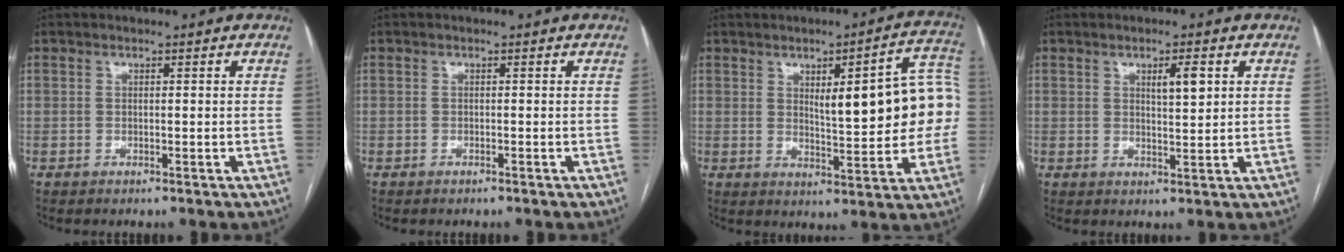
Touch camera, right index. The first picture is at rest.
{"total": 0.0}
{"total": 14.6, "force": [1.7, 3.3, 14.1], "torque": [-0.178, 0.028, 0.026]}
{"total": 3.4, "force": [1.4, 0.8, 3.0], "torque": [-0.048, -0.001, 0.024]}